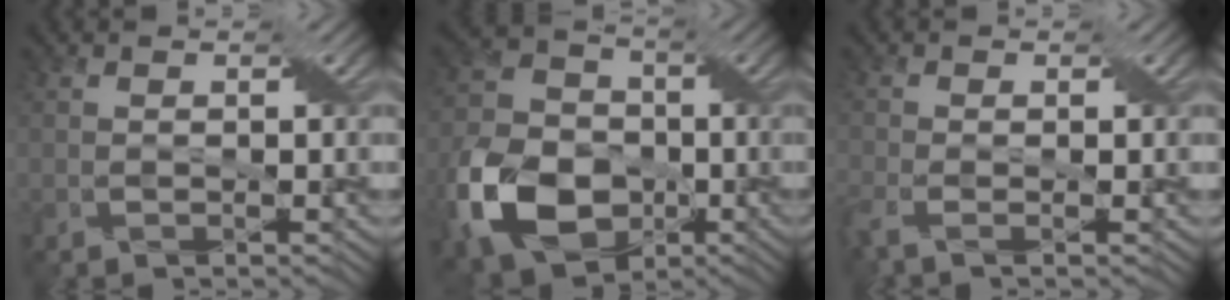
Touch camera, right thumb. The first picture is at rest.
{"total": 13.2, "force": [-5.0, 9.8, 7.3], "torque": [-0.172, -0.020, -0.113]}
{"total": 3.0, "force": [-1.6, 0.9, 2.3], "torque": [-0.064, -0.007, -0.040]}